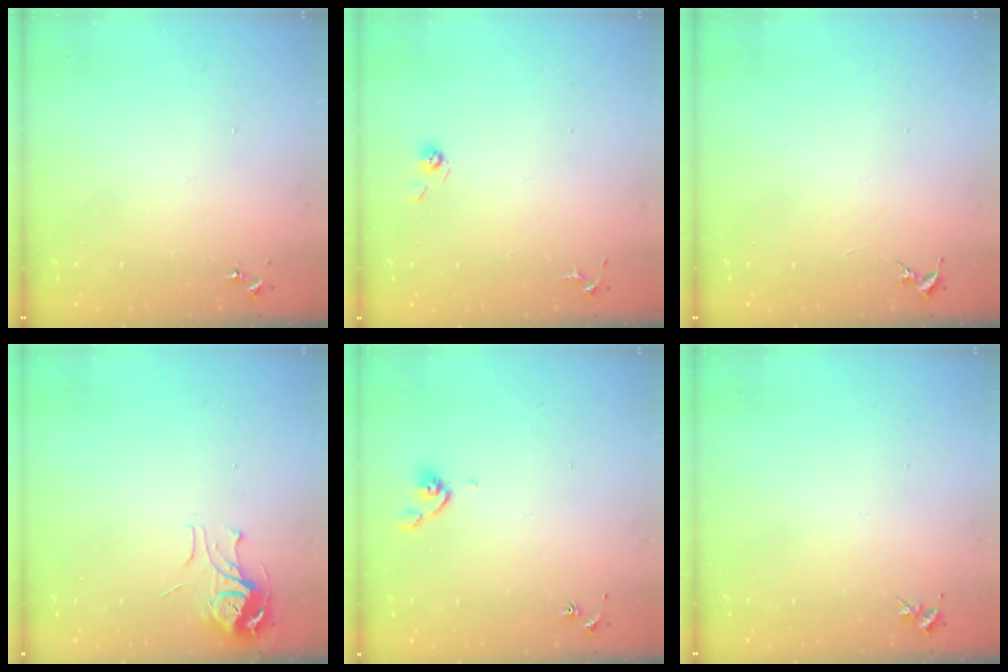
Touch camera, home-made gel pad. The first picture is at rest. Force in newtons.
{"total": 3.8, "press": 3.3, "slide": 1.8}
{"total": 0.0}
{"total": 6.7, "press": 6.7, "slide": 0.6}
{"total": 4.6, "press": 4.5, "slide": 0.9}
{"total": 3.2, "press": 3.2, "slide": 0.4}